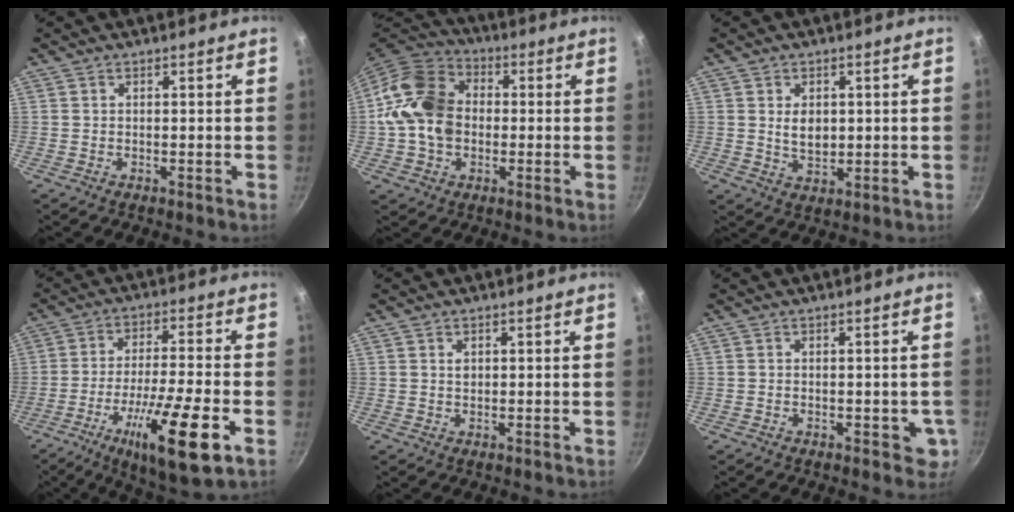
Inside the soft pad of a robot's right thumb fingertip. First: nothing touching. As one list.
[{"total": 15.0, "force": [-0.3, 11.7, 9.4], "torque": [-0.149, 0.025, -0.022]}, {"total": 4.9, "force": [0.7, 3.4, 3.4], "torque": [-0.044, -0.013, 0.018]}, {"total": 17.4, "force": [-7.4, 3.4, 15.4], "torque": [-0.261, 0.020, -0.123]}, {"total": 1.1, "force": [0.4, 0.8, 0.6], "torque": [-0.008, -0.001, 0.007]}, {"total": 3.8, "force": [-0.9, 2.1, 3.0], "torque": [-0.015, -0.002, -0.011]}]